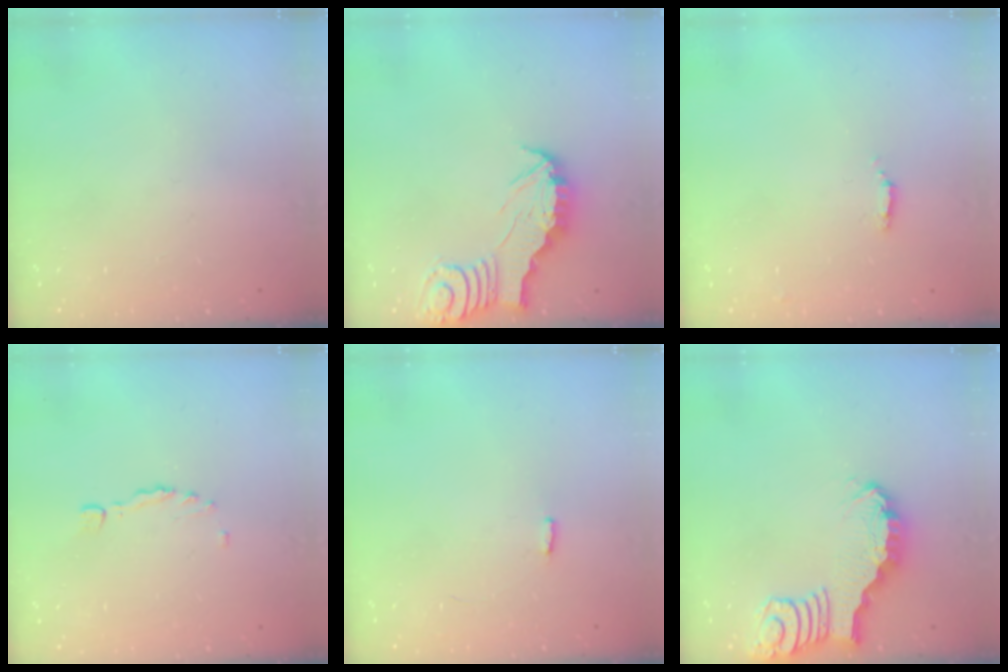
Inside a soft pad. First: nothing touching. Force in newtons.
{"total": 3.0, "press": 3.0, "slide": 0.3}
{"total": 2.0, "press": 2.0, "slide": 0.4}
{"total": 0.6, "press": 0.5, "slide": 0.3}
{"total": 3.4, "press": 3.4, "slide": 0.4}
{"total": 2.7, "press": 2.7, "slide": 0.4}